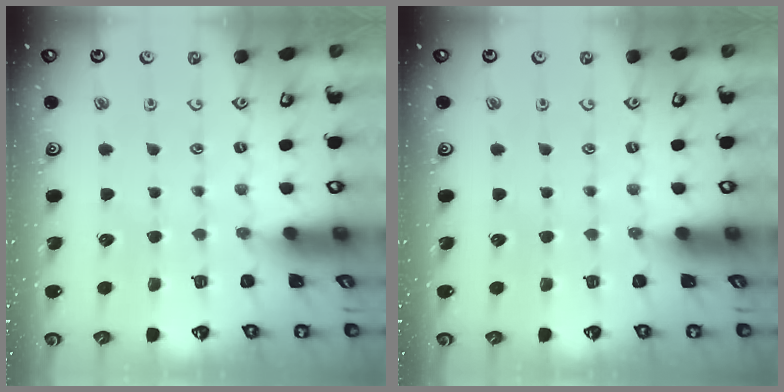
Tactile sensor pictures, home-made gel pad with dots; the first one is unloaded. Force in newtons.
{"total": 0.0}